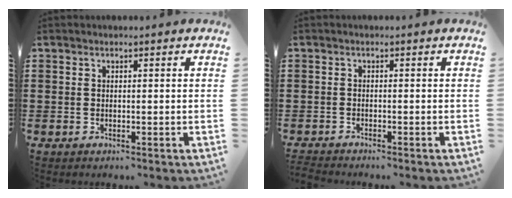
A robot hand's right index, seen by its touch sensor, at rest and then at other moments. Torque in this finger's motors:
{"motor_torque": [-1.13, 1.01, -1.05, -0.21]}